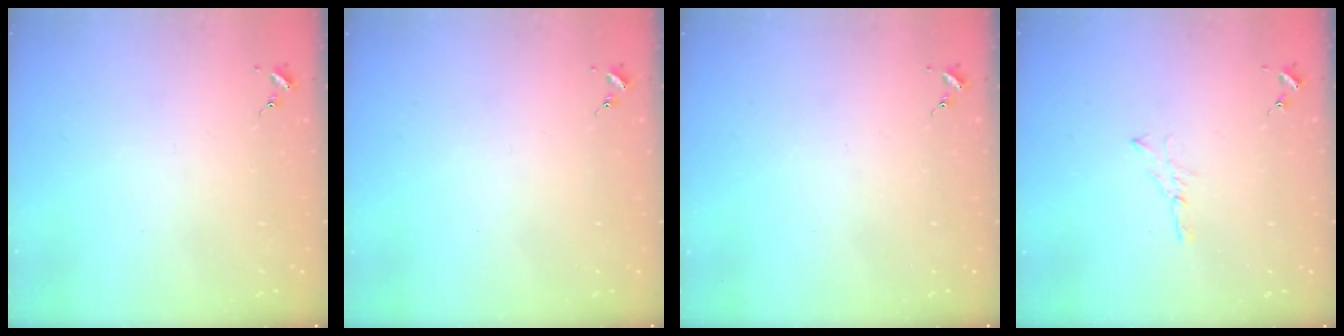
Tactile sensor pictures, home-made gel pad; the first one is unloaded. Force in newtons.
{"total": 0.0}
{"total": 0.0}
{"total": 3.5, "press": 3.5, "slide": 0.4}